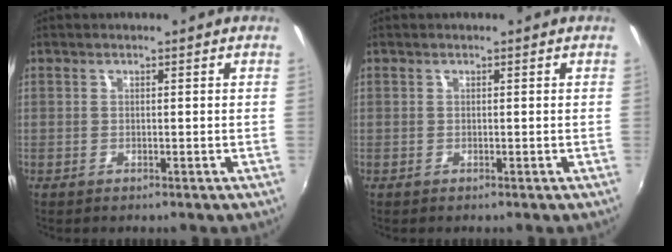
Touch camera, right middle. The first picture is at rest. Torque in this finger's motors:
{"motor_torque": [0.00, 0.00, 0.00, 0.00]}